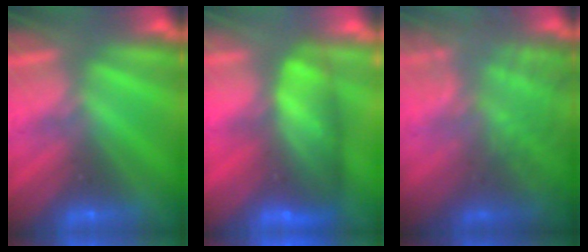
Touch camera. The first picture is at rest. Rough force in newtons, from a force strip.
{"total": 10.9}
{"total": 7.3}